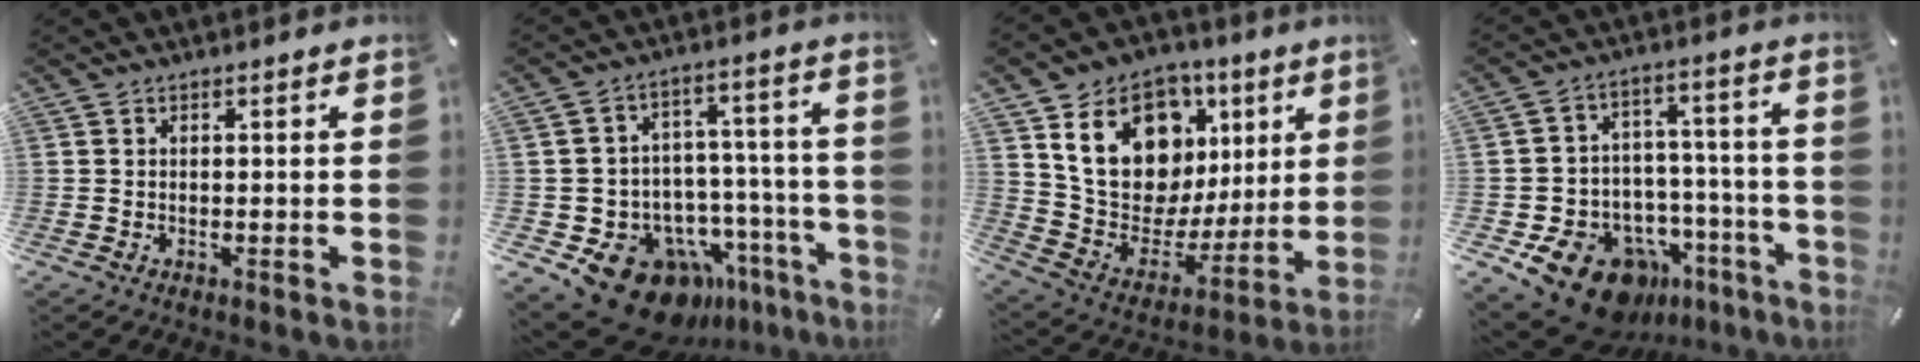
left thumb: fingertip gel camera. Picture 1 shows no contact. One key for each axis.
{"total": 18.7, "fx": -12.4, "fy": 10.9, "fz": 8.8, "tx": -0.108, "ty": 0.076, "tz": -0.192}
{"total": 20.7, "fx": 8.5, "fy": 15.3, "fz": 11.0, "tx": -0.182, "ty": -0.040, "tz": 0.167}
{"total": 17.1, "fx": -10.4, "fy": 10.9, "fz": 8.2, "tx": -0.105, "ty": 0.069, "tz": -0.160}